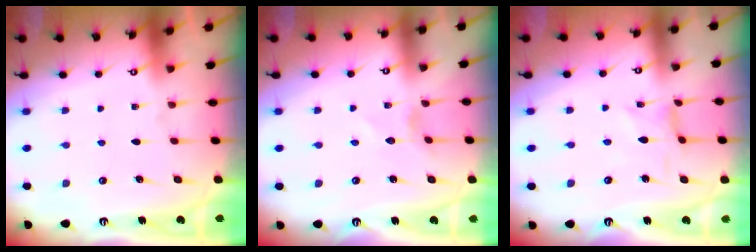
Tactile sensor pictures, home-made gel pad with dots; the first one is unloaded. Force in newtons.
{"total": 1.7, "press": 1.7, "slide": 0.2}
{"total": 0.5, "press": 0.5, "slide": 0.1}